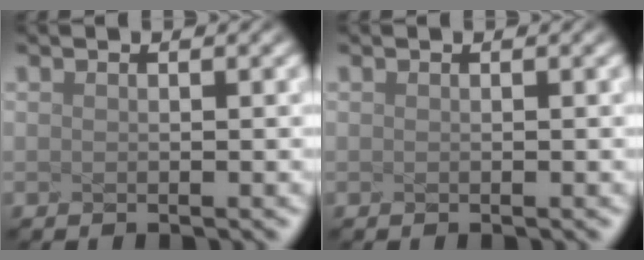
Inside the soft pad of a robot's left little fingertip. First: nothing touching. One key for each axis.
{"total": 0.0}